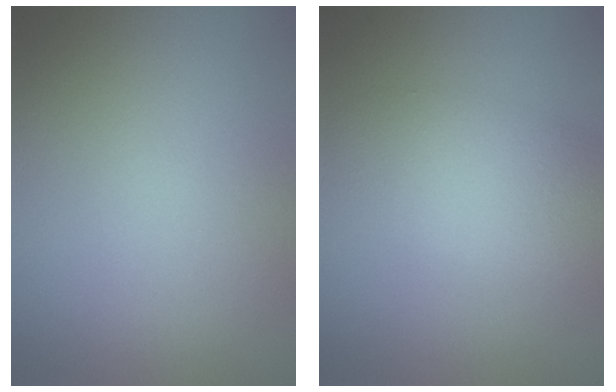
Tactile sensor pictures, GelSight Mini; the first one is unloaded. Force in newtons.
{"total": 4.2, "press": 4.2, "slide": 0.1}